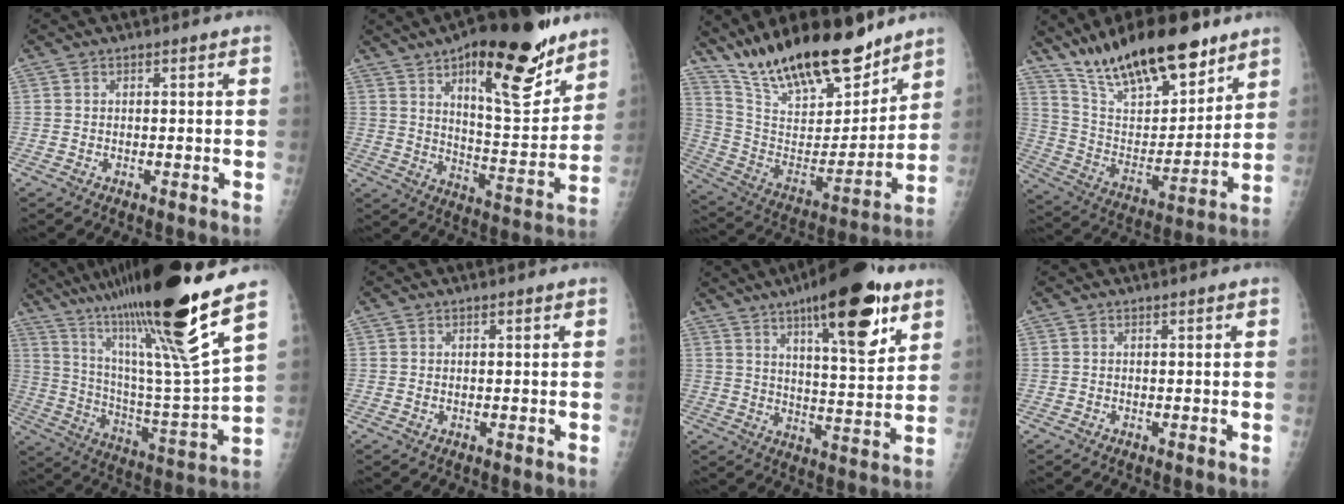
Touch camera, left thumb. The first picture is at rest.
{"total": 23.4, "force": [14.1, 7.9, 17.0], "torque": [-0.215, -0.070, 0.219]}
{"total": 24.6, "force": [19.1, 8.1, 13.2], "torque": [-0.196, -0.083, 0.333]}
{"total": 22.7, "force": [16.5, 8.0, 13.3], "torque": [-0.182, -0.070, 0.289]}
{"total": 29.5, "force": [20.0, 2.4, 21.6], "torque": [-0.360, -0.076, 0.344]}
{"total": 0.9, "force": [0.2, 0.4, 0.7], "torque": [-0.016, 0.005, 0.007]}
{"total": 19.2, "force": [10.7, 5.4, 15.0], "torque": [-0.194, -0.047, 0.159]}
{"total": 0.0}